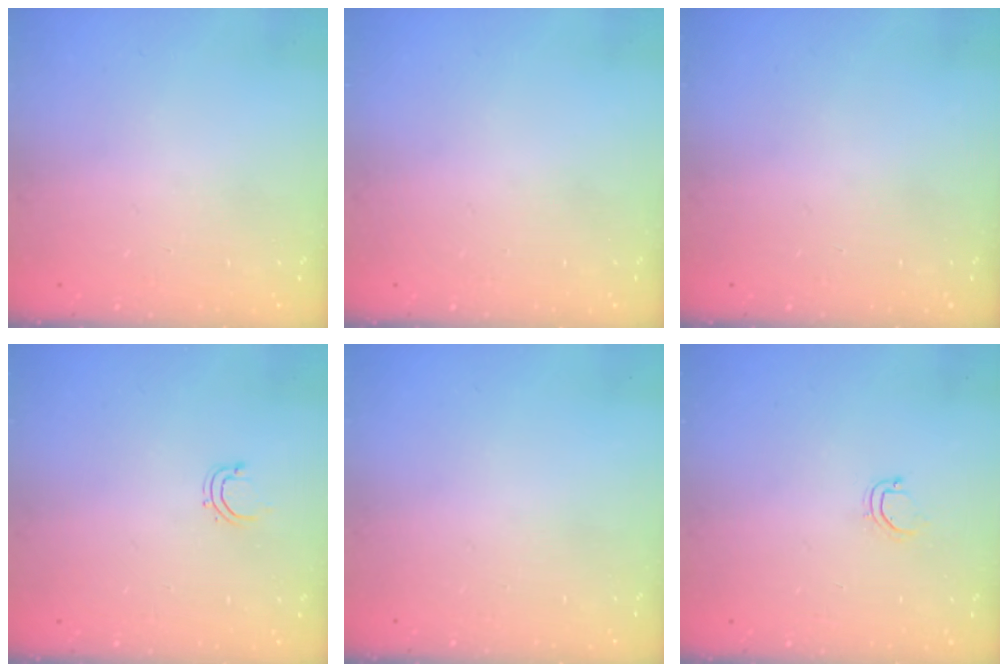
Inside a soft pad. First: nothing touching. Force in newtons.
{"total": 0.0}
{"total": 0.0}
{"total": 2.8, "press": 2.7, "slide": 0.5}
{"total": 0.0}
{"total": 4.6, "press": 4.6, "slide": 0.4}